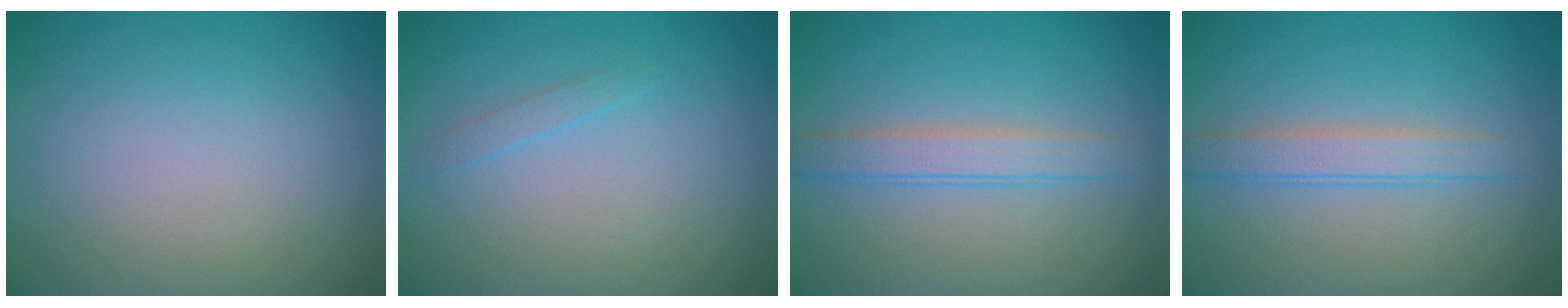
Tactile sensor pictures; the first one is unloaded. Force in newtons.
{"total": 0.8, "press": 0.8, "slide": 0.1}
{"total": 2.5, "press": 2.5, "slide": 0.1}
{"total": 2.5, "press": 2.5, "slide": 0.1}